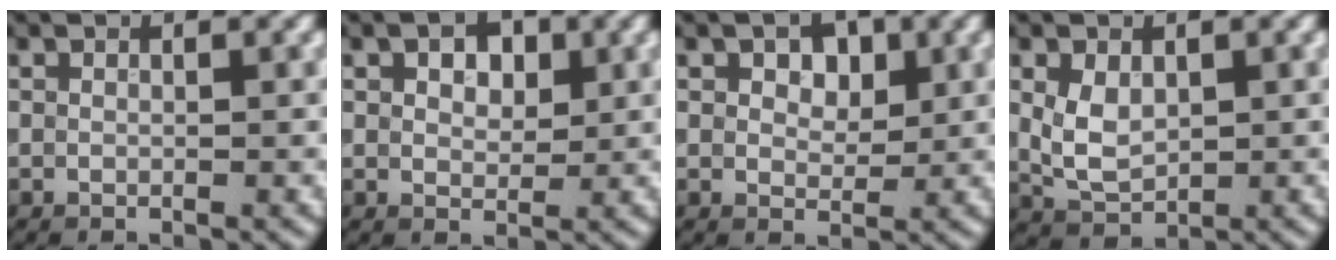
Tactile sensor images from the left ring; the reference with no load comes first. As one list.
[{"total": 3.8, "force": [1.8, 2.2, 2.5], "torque": [-0.034, 0.010, 0.016]}, {"total": 3.0, "force": [1.2, 1.9, 2.0], "torque": [-0.029, 0.004, 0.015]}, {"total": 3.3, "force": [0.5, 2.2, 2.4], "torque": [-0.055, -0.001, 0.012]}]